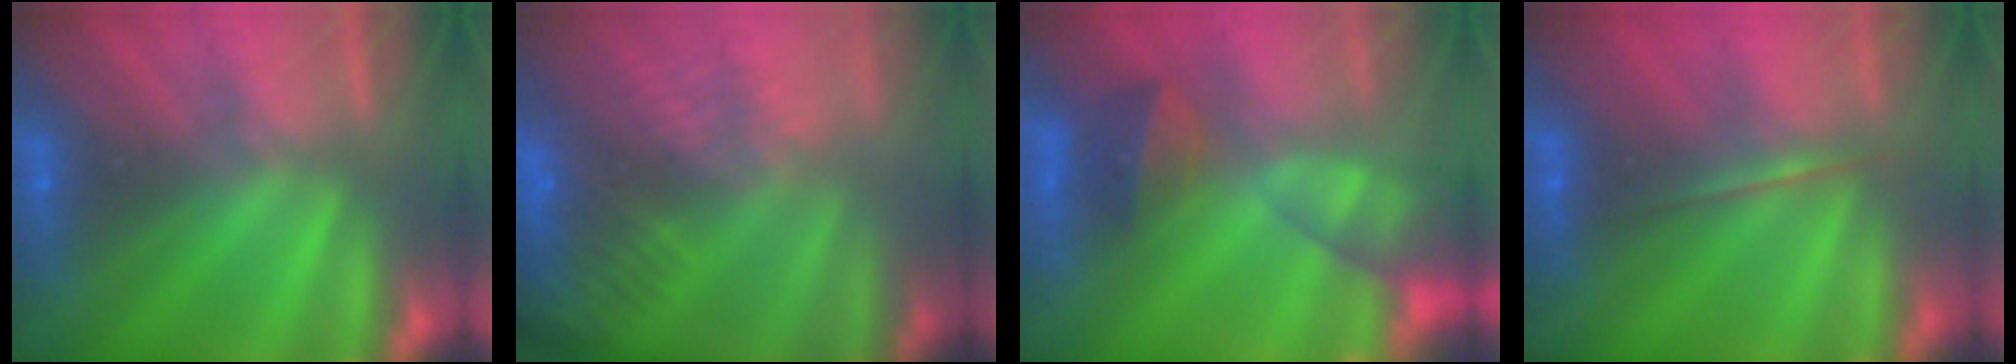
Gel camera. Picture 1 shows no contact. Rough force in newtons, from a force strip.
{"total": 9.4}
{"total": 9.7}
{"total": 1.6}